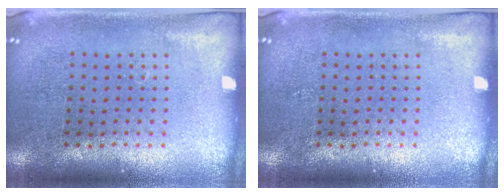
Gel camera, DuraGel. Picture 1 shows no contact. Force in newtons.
{"total": 0.0}